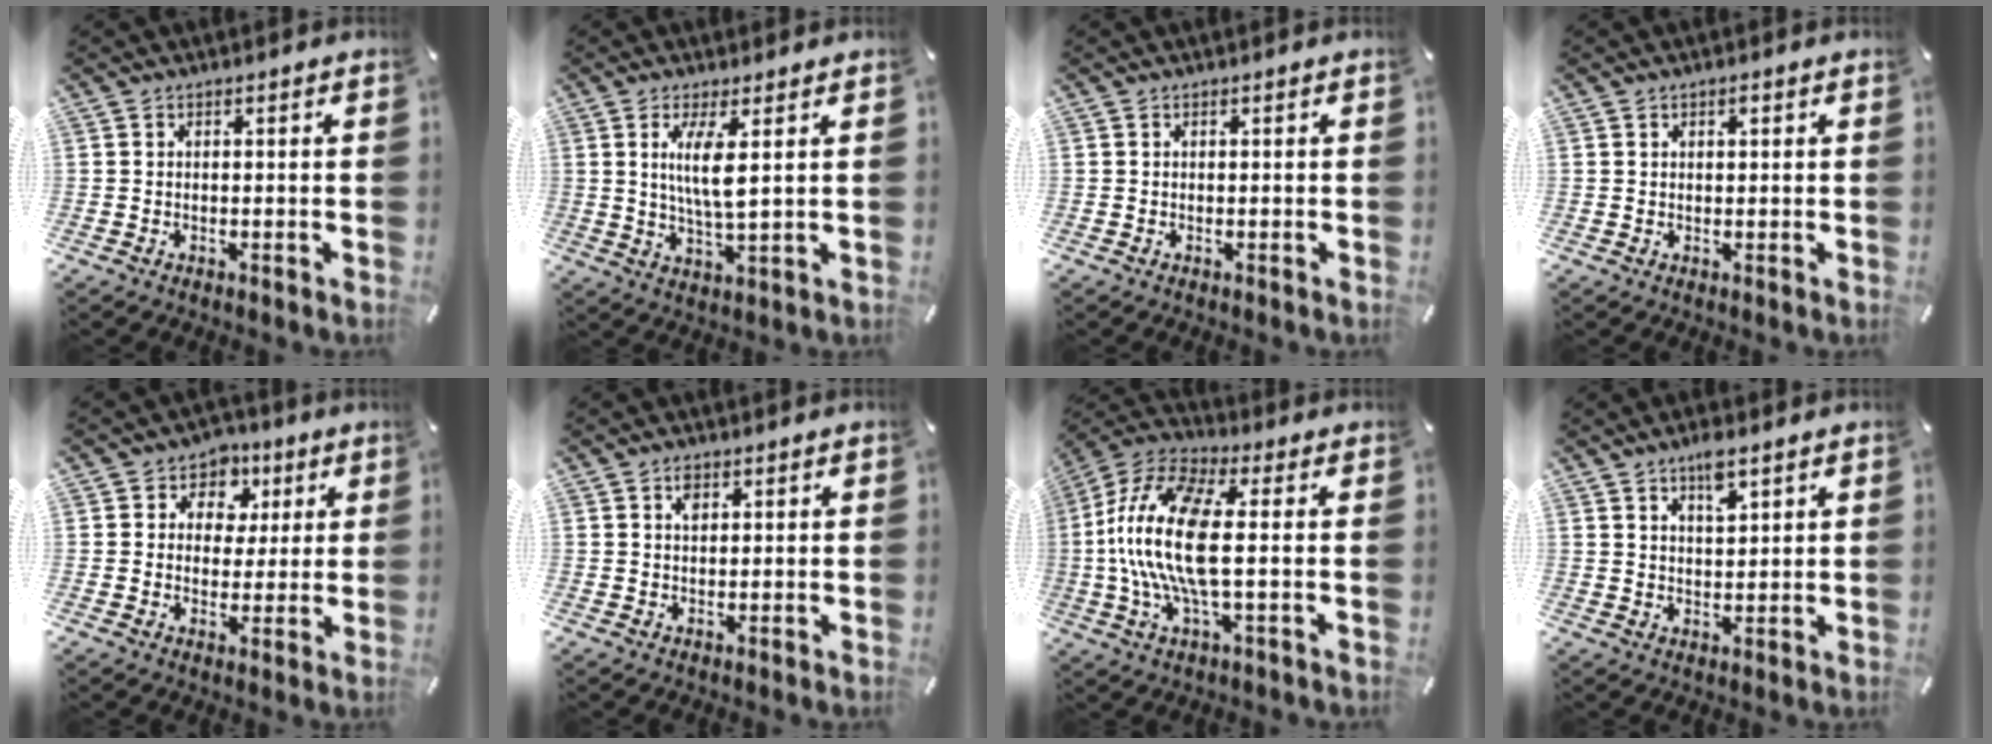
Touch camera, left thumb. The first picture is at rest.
{"total": 7.6, "force": [1.9, 1.5, 7.2], "torque": [-0.150, -0.010, 0.025]}
{"total": 0.0}
{"total": 1.0, "force": [0.5, 0.6, 0.7], "torque": [-0.013, 0.004, 0.008]}
{"total": 7.2, "force": [2.3, 6.5, 2.2], "torque": [-0.039, -0.013, 0.038]}
{"total": 2.2, "force": [1.0, 1.4, 1.4], "torque": [-0.015, -0.005, 0.015]}
{"total": 17.5, "force": [-0.3, 6.6, 16.2], "torque": [-0.349, -0.013, -0.012]}
{"total": 5.5, "force": [3.6, 2.3, 3.5], "torque": [-0.052, -0.013, 0.060]}